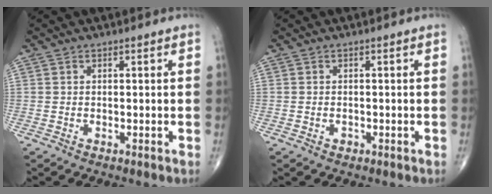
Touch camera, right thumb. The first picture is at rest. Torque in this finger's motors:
{"motor_torque": [0.08, -0.05, 0.05, 0.32, 0.04]}